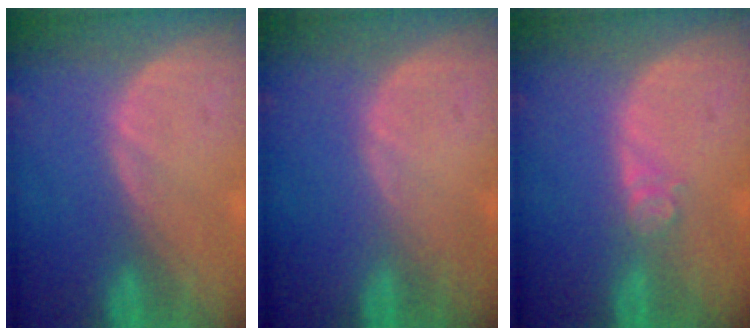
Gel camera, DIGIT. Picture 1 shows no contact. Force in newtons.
{"total": 0.0}
{"total": 2.7, "press": 2.2, "slide": 1.5}